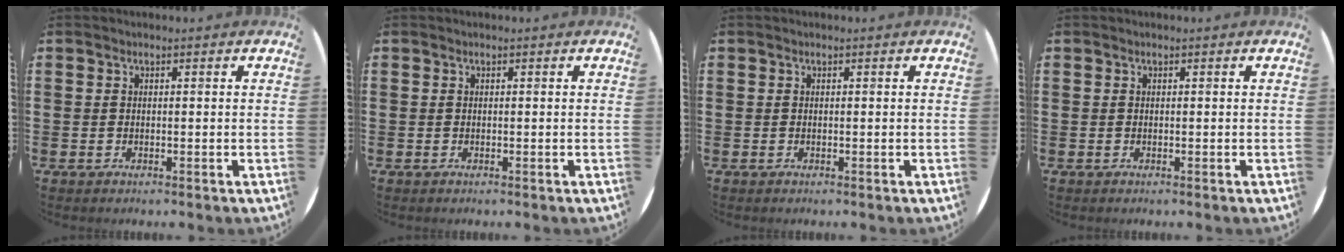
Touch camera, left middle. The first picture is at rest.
{"total": 0.0}
{"total": 0.0}
{"total": 0.0}